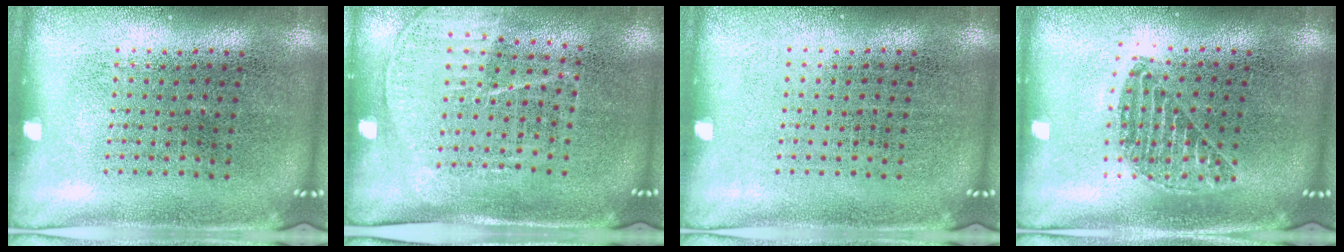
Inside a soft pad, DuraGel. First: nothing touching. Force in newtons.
{"total": 1.5, "press": 1.3, "slide": 0.8}
{"total": 0.0}
{"total": 1.1, "press": 1.0, "slide": 0.4}